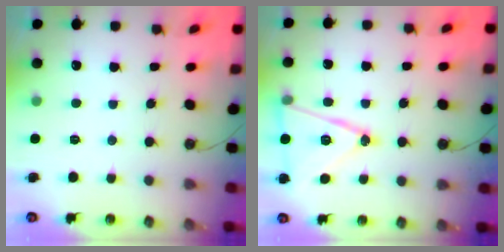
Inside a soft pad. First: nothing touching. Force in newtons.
{"total": 15.4, "press": 15.0, "slide": 3.4}